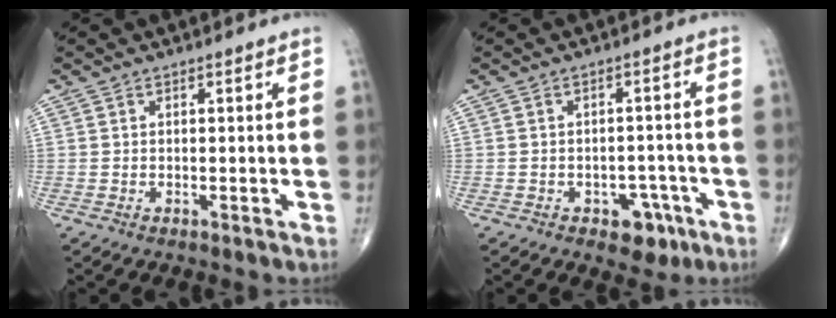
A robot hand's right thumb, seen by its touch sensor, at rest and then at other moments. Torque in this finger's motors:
{"motor_torque": [2.80, 0.81, 0.05, -0.32, 0.00]}